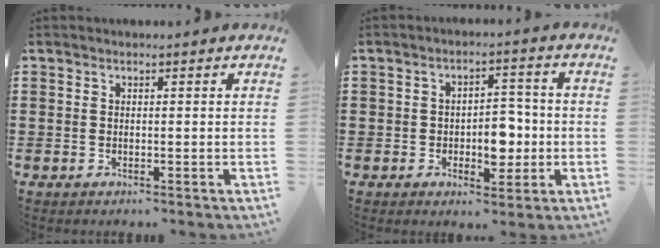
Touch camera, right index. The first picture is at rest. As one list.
[{"total": 5.8, "force": [-1.2, 3.6, 4.4], "torque": [-0.064, 0.004, -0.025]}]